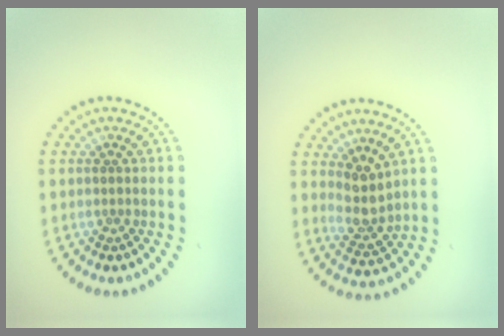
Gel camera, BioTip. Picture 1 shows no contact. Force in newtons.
{"total": 2.9, "press": 2.3, "slide": 1.8}